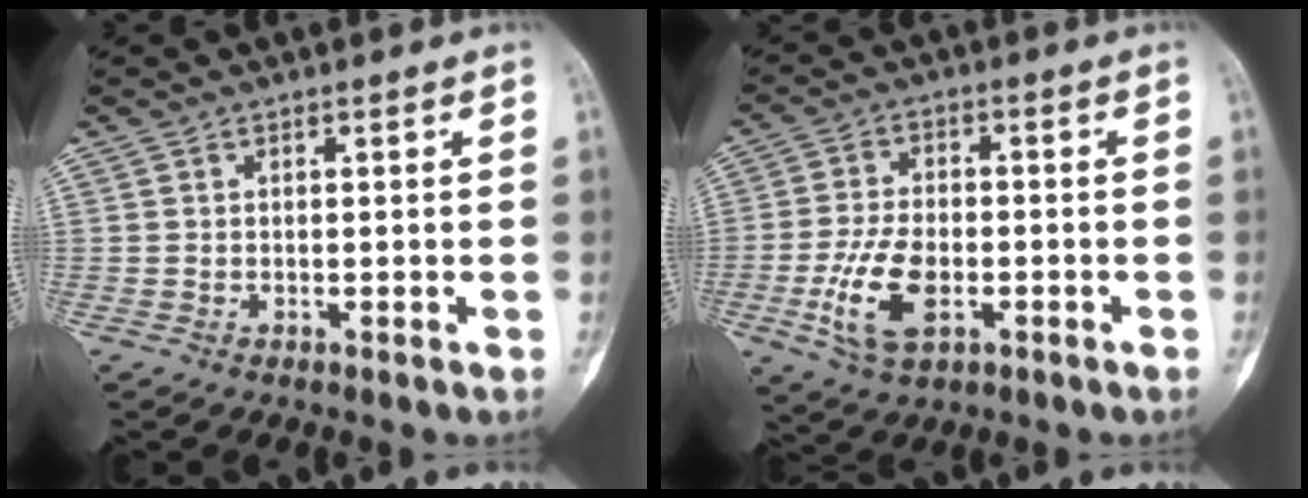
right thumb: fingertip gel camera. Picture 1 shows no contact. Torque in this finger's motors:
{"motor_torque": [0.02, 0.31, 0.44, 0.27, 0.26]}